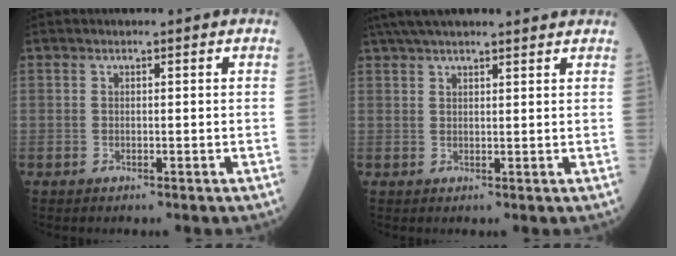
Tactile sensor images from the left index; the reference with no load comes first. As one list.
[{"total": 13.1, "force": [11.6, 1.4, 5.9], "torque": [-0.100, 0.045, 0.170]}]